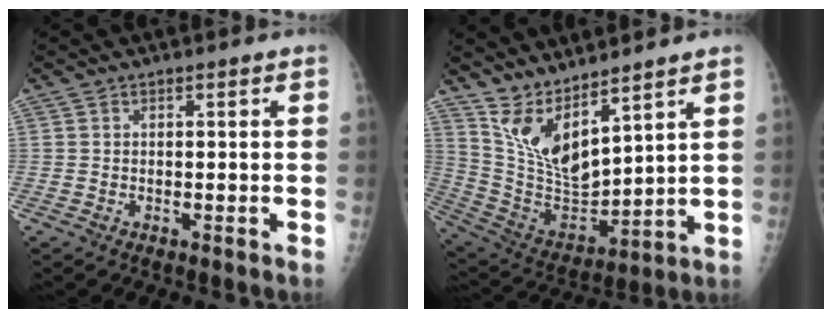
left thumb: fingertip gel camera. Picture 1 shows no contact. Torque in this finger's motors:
{"motor_torque": [1.28, -0.18, 0.91, -0.92, 0.16]}